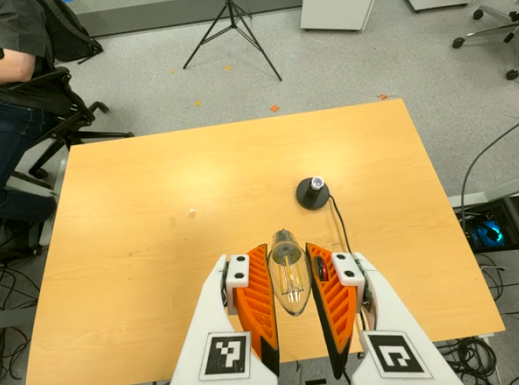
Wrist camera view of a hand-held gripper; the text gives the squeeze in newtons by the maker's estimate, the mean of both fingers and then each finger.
{"total": 11.9, "left": 11.7, "right": 12.0}